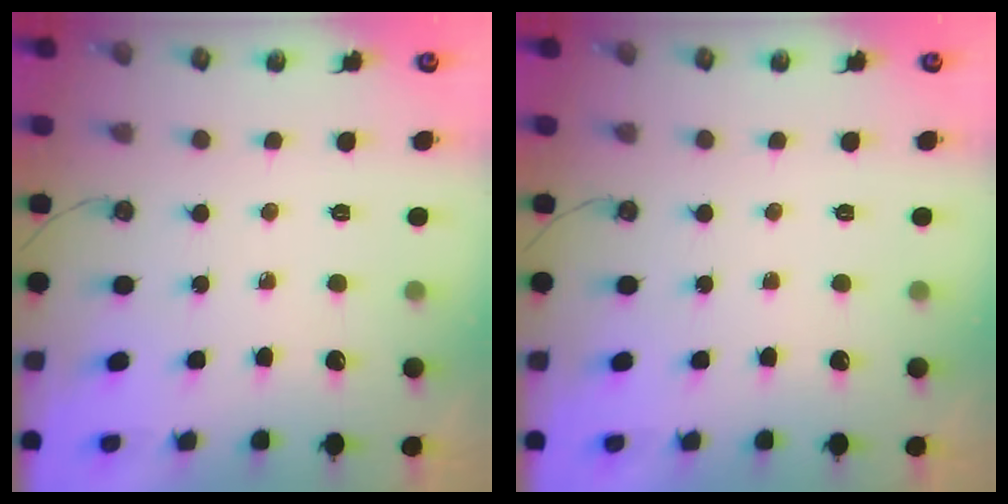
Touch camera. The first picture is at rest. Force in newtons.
{"total": 0.0}